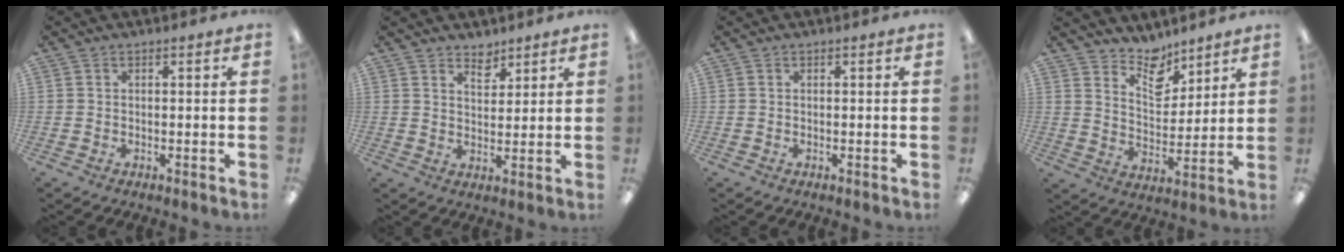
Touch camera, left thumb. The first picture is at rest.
{"total": 4.5, "force": [3.8, 2.2, 1.1], "torque": [0.001, -0.026, 0.065]}
{"total": 0.0}
{"total": 9.2, "force": [7.9, 4.0, 2.3], "torque": [-0.028, -0.059, 0.146]}